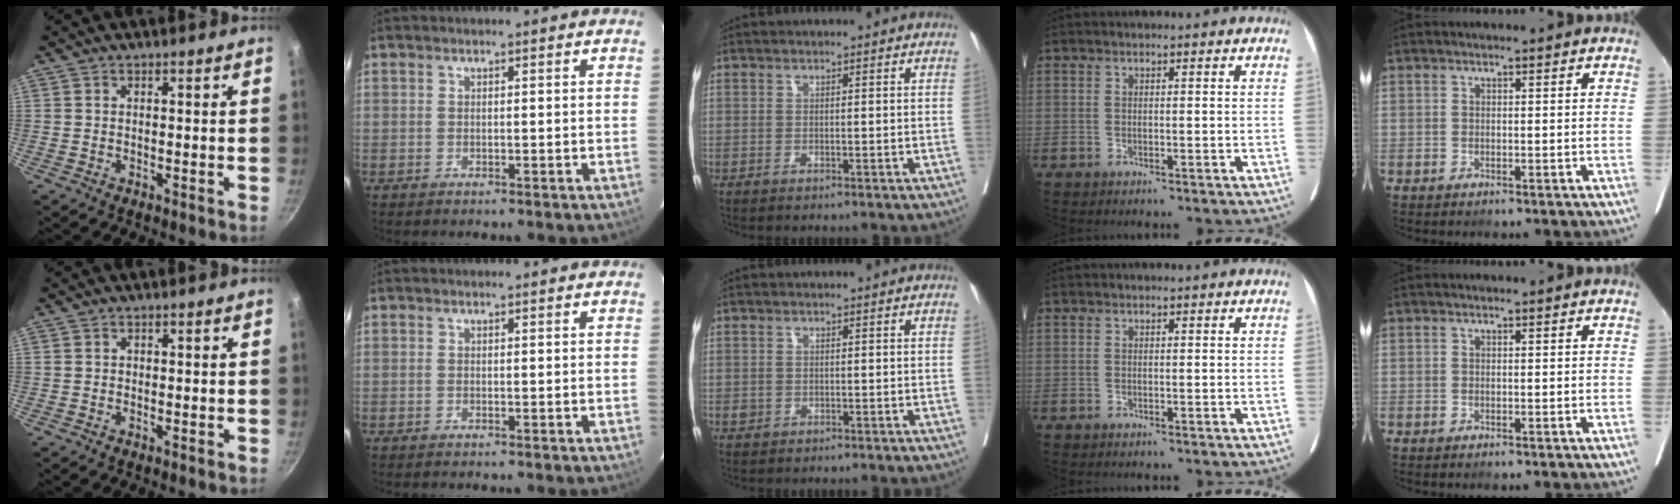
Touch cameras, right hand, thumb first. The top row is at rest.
{"middle": {"total": 0.8, "force": [-0.2, 0.7, 0.3], "torque": [-0.005, 0.002, 0.000]}}